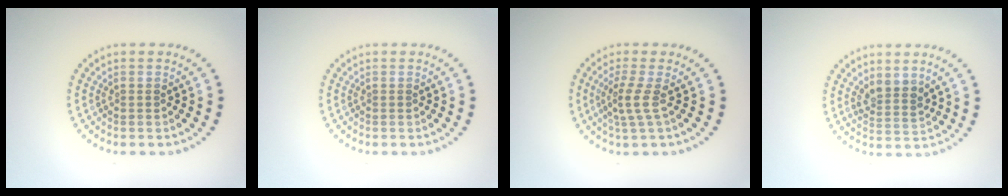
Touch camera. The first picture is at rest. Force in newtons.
{"total": 0.0}
{"total": 2.1, "press": 1.5, "slide": 1.5}
{"total": 2.4, "press": 1.9, "slide": 1.4}